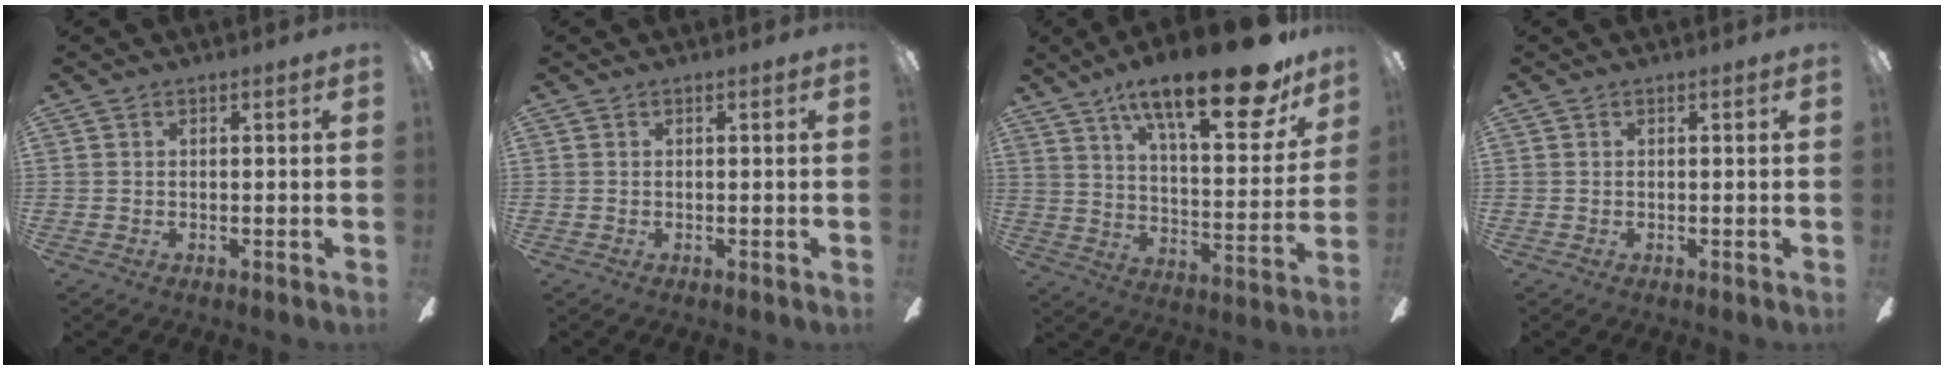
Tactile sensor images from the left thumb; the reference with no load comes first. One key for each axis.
{"total": 0.0}
{"total": 24.9, "fx": 16.5, "fy": 7.6, "fz": 17.0, "tx": -0.256, "ty": -0.102, "tz": 0.265}
{"total": 0.0}